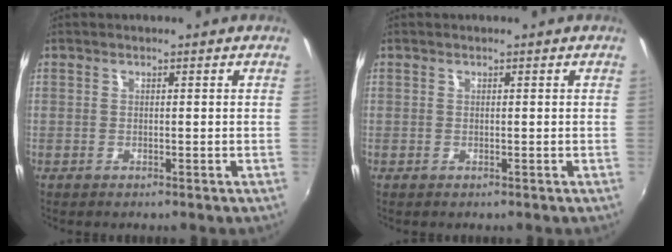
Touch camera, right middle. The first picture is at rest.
{"total": 0.0}